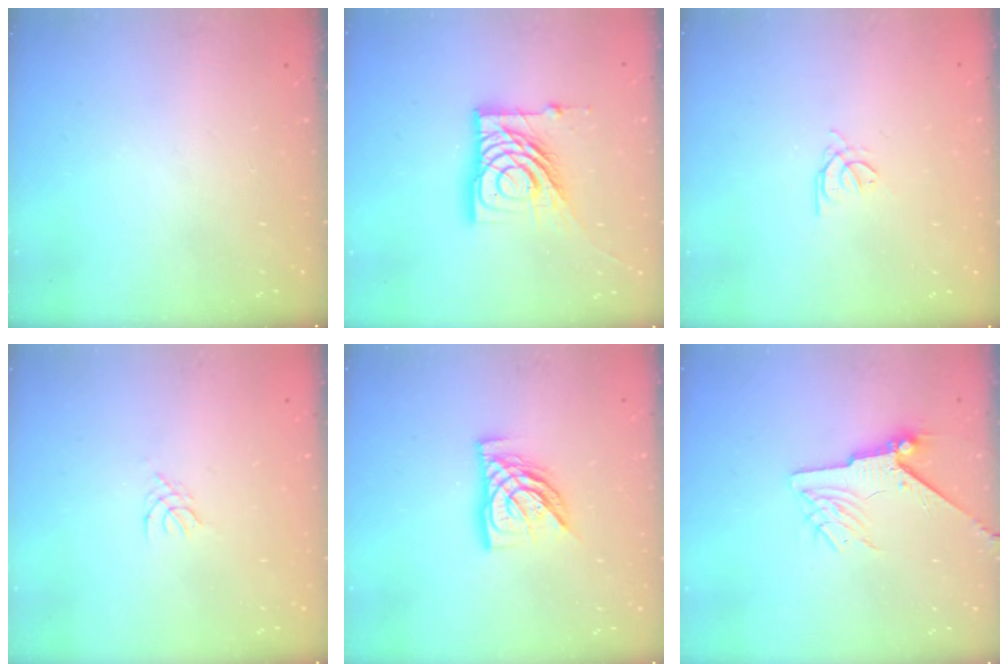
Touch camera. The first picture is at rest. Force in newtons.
{"total": 15.9, "press": 15.8, "slide": 1.4}
{"total": 1.2, "press": 1.1, "slide": 0.4}
{"total": 1.2, "press": 1.2, "slide": 0.3}
{"total": 11.3, "press": 11.2, "slide": 1.4}
{"total": 7.3, "press": 7.2, "slide": 1.0}